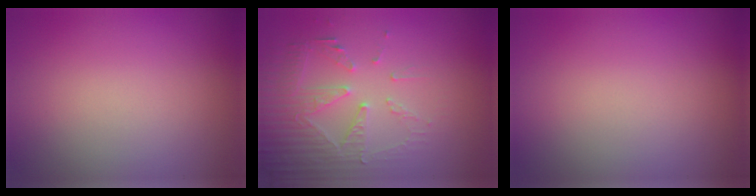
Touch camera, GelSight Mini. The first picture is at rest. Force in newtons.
{"total": 5.3, "press": 3.7, "slide": 3.8}
{"total": 0.0}